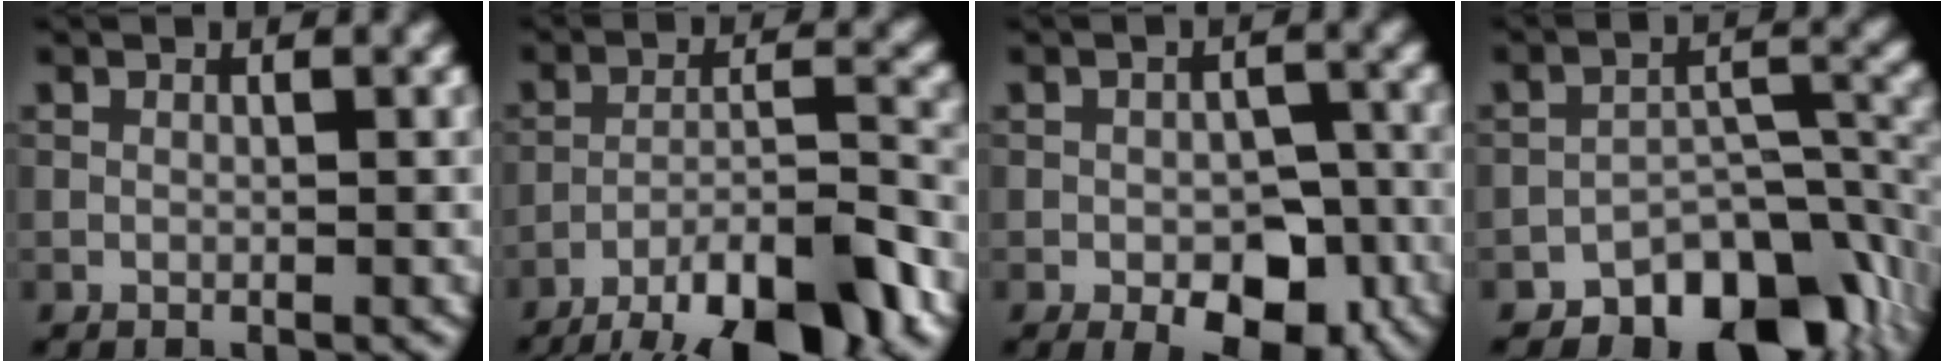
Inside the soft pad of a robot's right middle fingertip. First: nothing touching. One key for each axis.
{"total": 11.7, "fx": -8.7, "fy": 3.1, "fz": 7.2, "tx": -0.111, "ty": -0.008, "tz": -0.131}
{"total": 6.3, "fx": -2.4, "fy": 3.5, "fz": 4.6, "tx": -0.058, "ty": -0.009, "tz": -0.033}
{"total": 9.2, "fx": -6.4, "fy": 4.9, "fz": 4.3, "tx": -0.039, "ty": -0.009, "tz": -0.104}